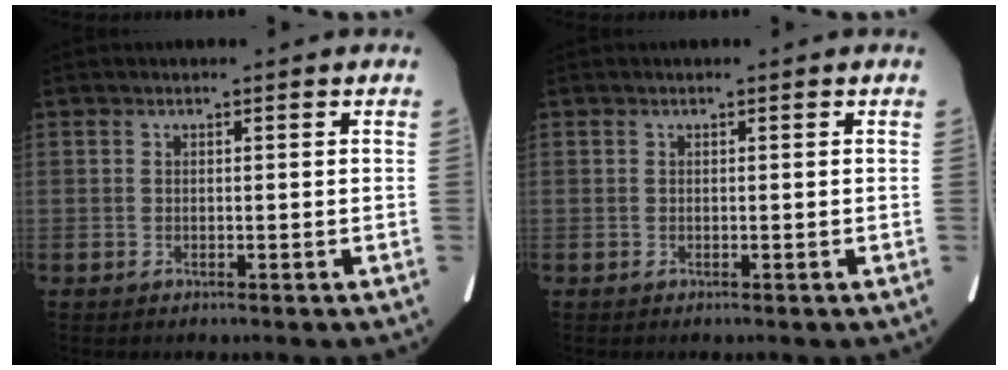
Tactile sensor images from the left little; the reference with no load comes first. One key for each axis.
{"total": 0.0}